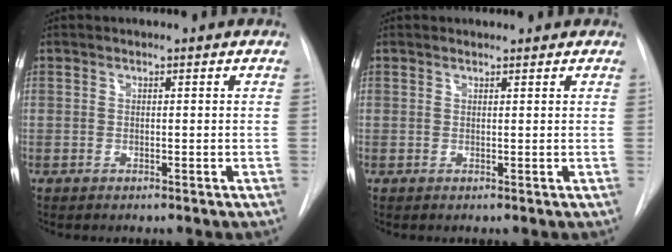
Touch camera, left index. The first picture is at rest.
{"total": 1.4, "force": [1.2, 0.6, 0.3], "torque": [-0.005, 0.011, 0.013]}